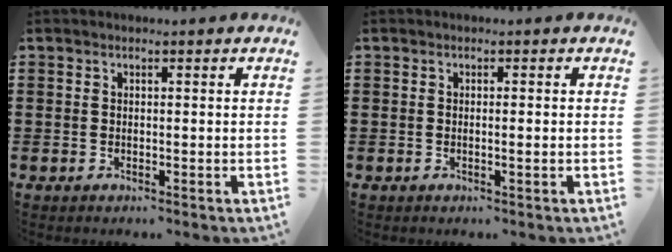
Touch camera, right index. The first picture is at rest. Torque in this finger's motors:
{"motor_torque": [0.03, 0.08, 0.03, 0.00]}